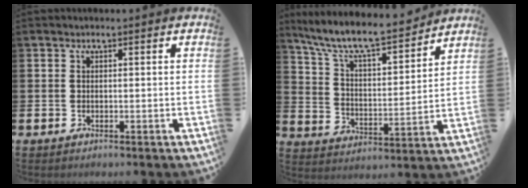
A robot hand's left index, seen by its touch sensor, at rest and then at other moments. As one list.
[{"total": 9.6, "force": [8.7, 1.7, 3.7], "torque": [-0.108, -0.060, 0.148]}]